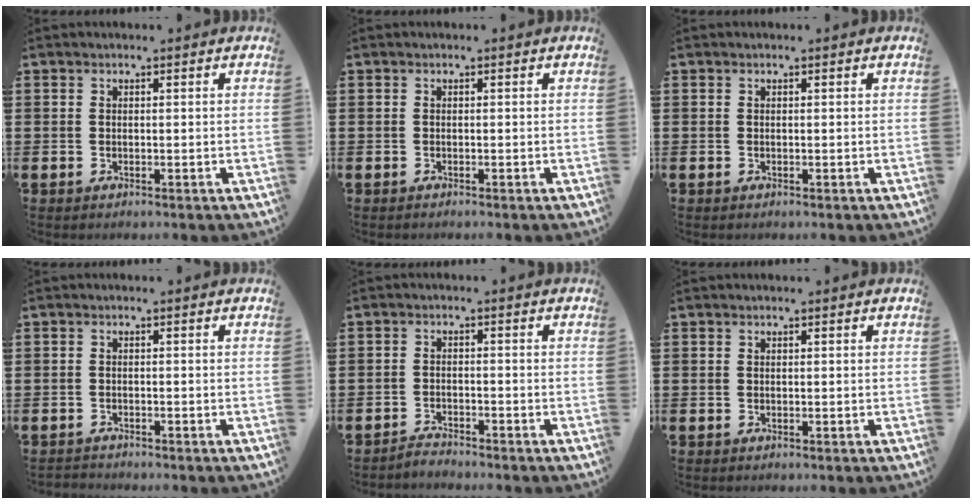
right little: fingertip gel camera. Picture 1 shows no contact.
{"total": 0.0}
{"total": 0.0}
{"total": 0.7, "force": [-0.7, 0.1, -0.1], "torque": [-0.001, 0.000, -0.016]}
{"total": 1.8, "force": [-1.8, -0.1, -0.1], "torque": [-0.003, 0.005, -0.038]}
{"total": 0.0}